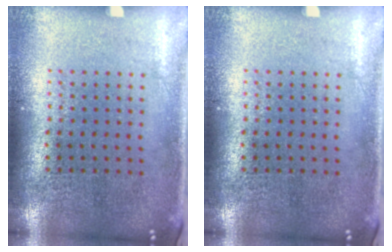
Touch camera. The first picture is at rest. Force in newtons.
{"total": 0.0}